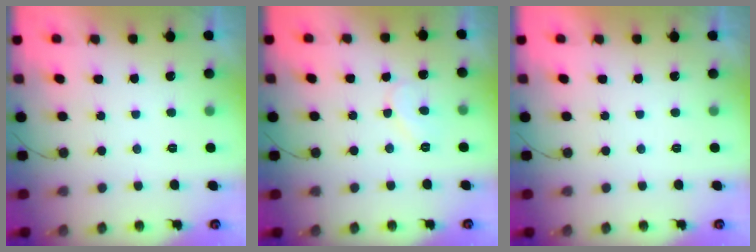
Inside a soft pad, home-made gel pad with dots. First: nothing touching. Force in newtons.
{"total": 5.2, "press": 5.2, "slide": 0.1}
{"total": 1.8, "press": 1.8, "slide": 0.1}